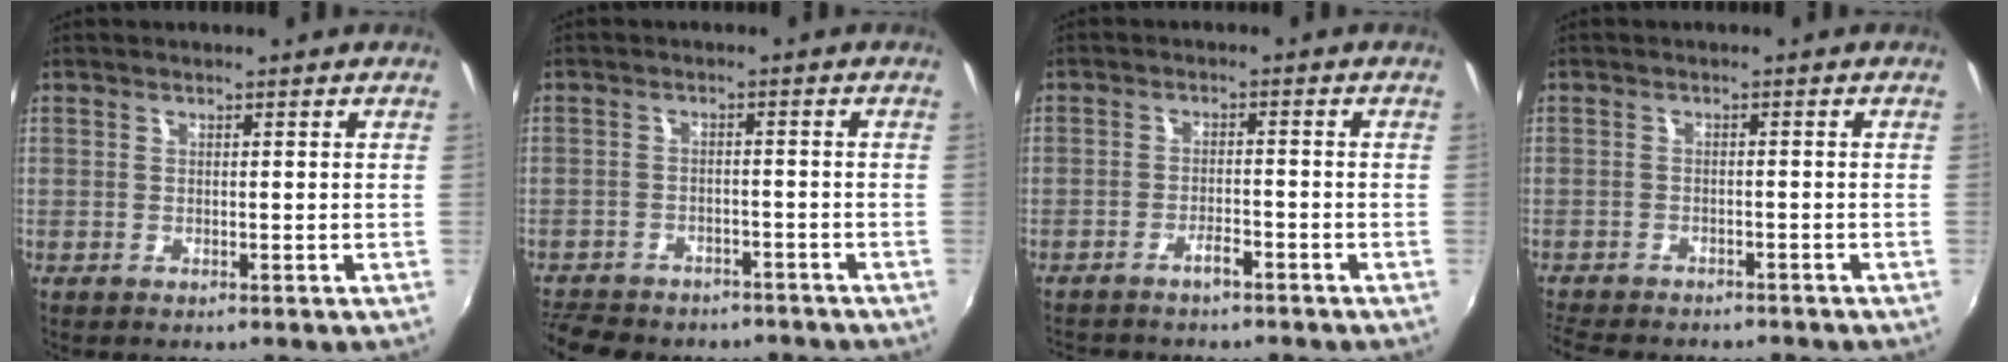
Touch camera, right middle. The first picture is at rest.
{"total": 12.6, "force": [-10.2, 5.6, 4.8], "torque": [-0.125, -0.012, -0.150]}
{"total": 3.6, "force": [-3.1, 0.8, 1.6], "torque": [-0.044, 0.001, -0.051]}
{"total": 8.6, "force": [-7.6, 2.3, 3.3], "torque": [-0.086, -0.020, -0.118]}